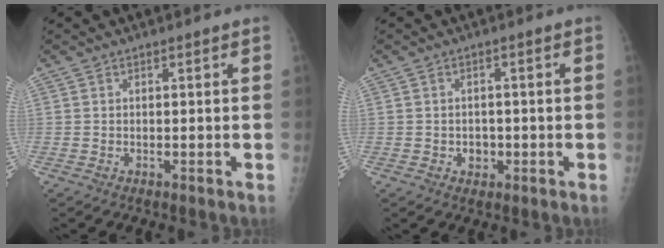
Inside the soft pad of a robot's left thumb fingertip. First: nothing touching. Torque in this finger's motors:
{"motor_torque": [-0.24, 0.23, 0.01, 0.01, 0.00]}